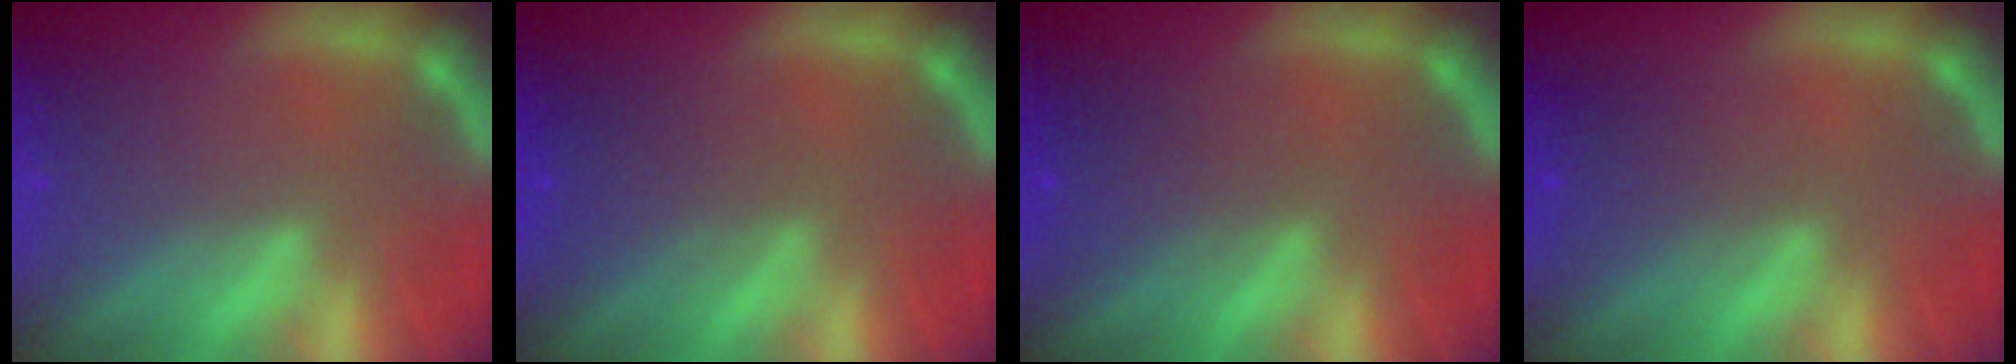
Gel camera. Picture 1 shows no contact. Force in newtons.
{"total": 2.5}
{"total": 1.9}
{"total": 1.4}